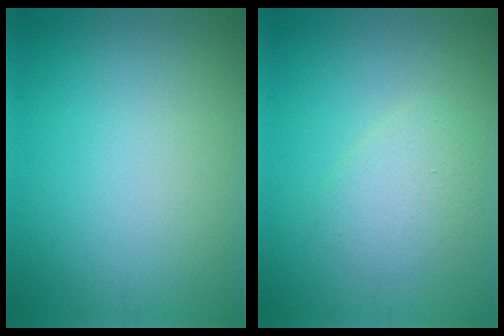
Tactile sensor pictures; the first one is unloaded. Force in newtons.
{"total": 2.4, "press": 2.4, "slide": 0.1}